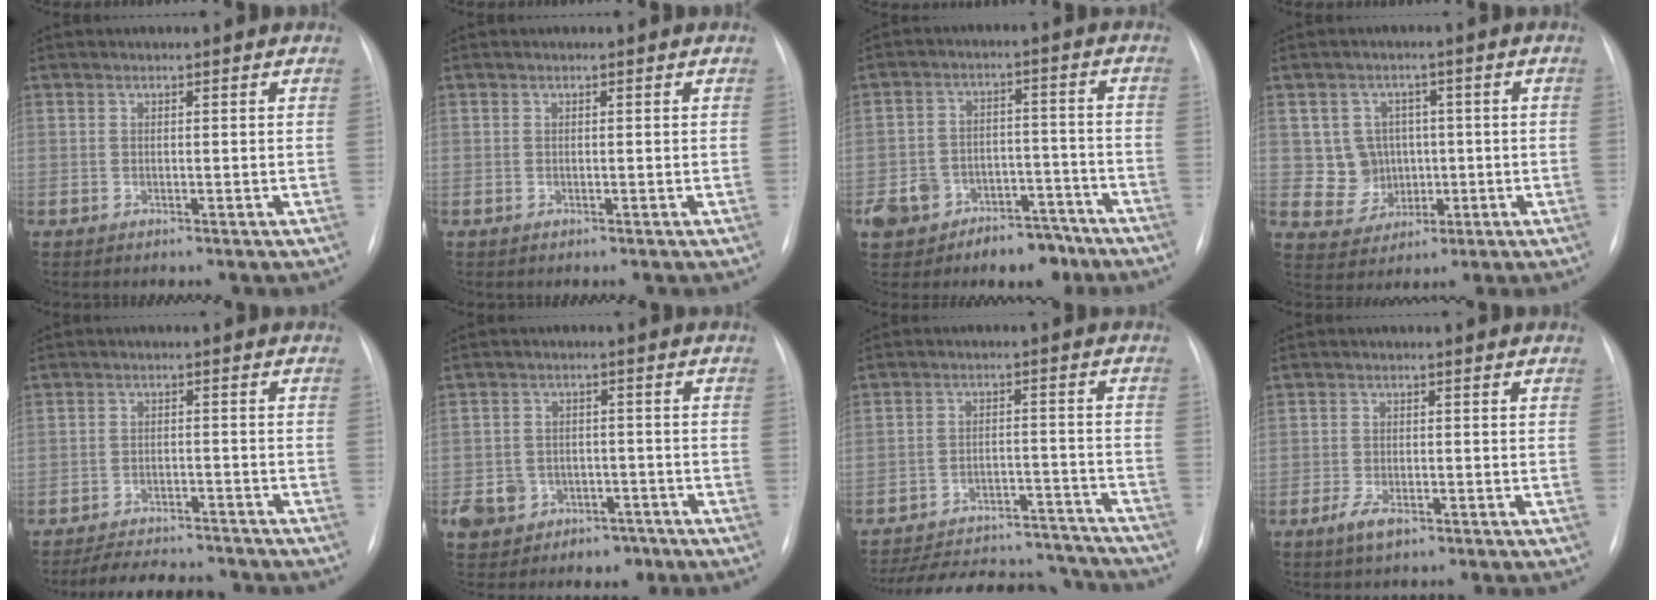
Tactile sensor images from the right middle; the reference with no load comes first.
{"total": 0.0}
{"total": 10.5, "force": [-7.1, 6.8, 3.6], "torque": [-0.052, 0.035, -0.102]}
{"total": 6.1, "force": [0.4, 6.1, 1.0], "torque": [-0.018, 0.017, 0.017]}
{"total": 9.9, "force": [-9.0, 2.7, 3.1], "torque": [-0.046, 0.003, -0.123]}
{"total": 7.8, "force": [-3.9, 6.5, 1.7], "torque": [-0.034, 0.020, -0.047]}
{"total": 23.3, "force": [-21.6, 5.7, 6.7], "torque": [-0.113, 0.004, -0.285]}
{"total": 5.0, "force": [-3.3, 1.2, 3.6], "torque": [-0.085, -0.011, -0.058]}